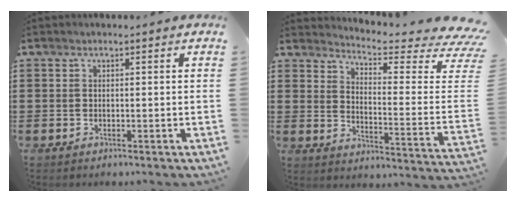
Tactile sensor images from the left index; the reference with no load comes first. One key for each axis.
{"total": 4.8, "fx": 4.2, "fy": 0.0, "fz": 2.3, "tx": -0.051, "ty": -0.053, "tz": 0.066}